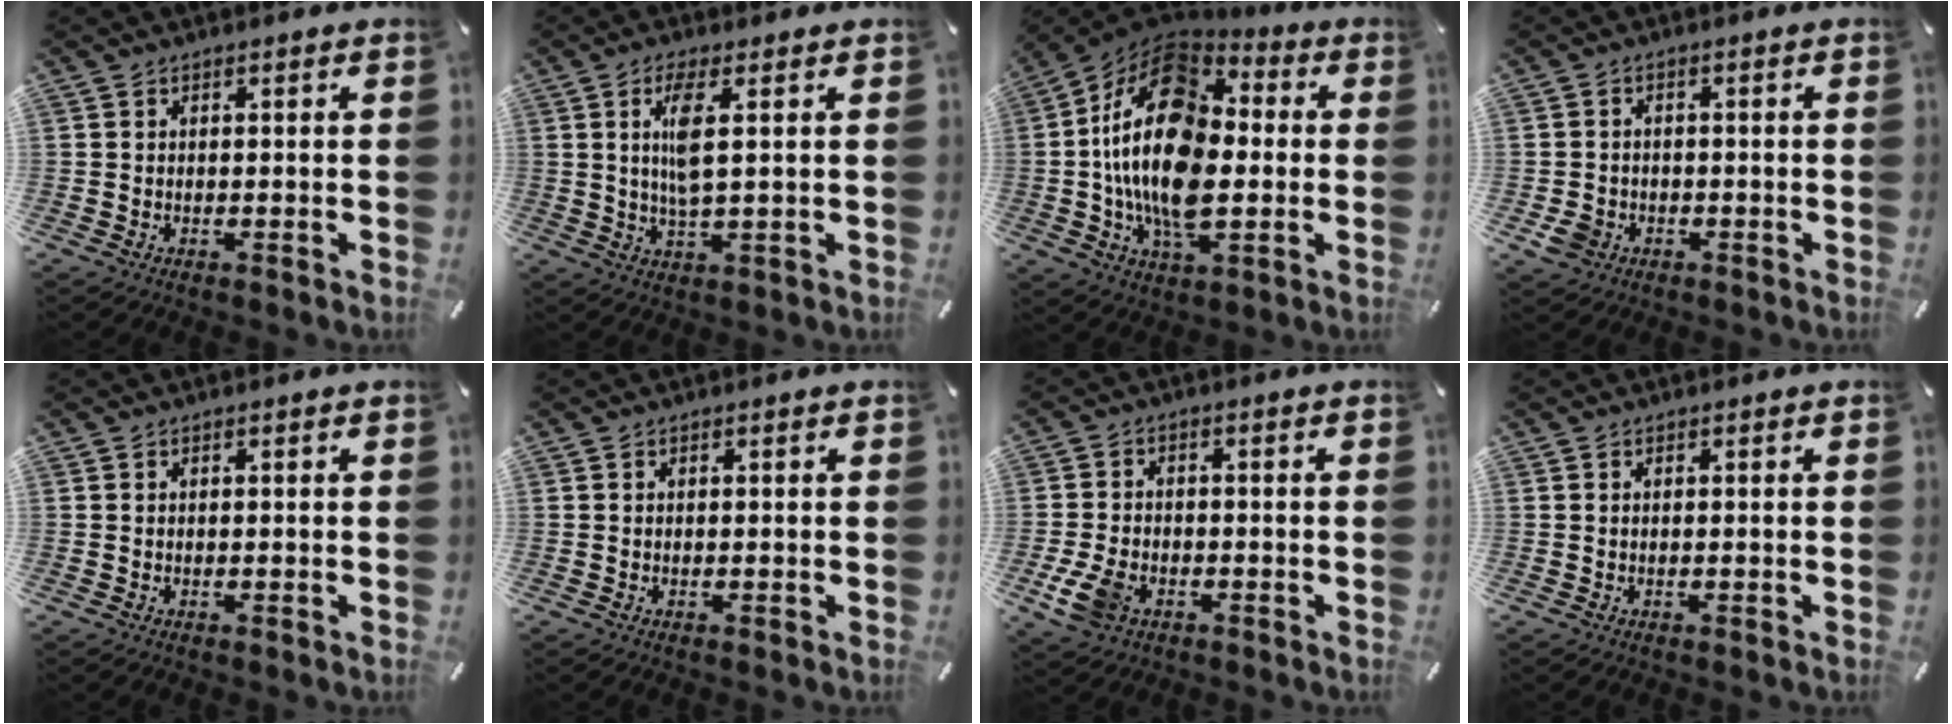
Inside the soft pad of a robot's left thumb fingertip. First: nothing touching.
{"total": 7.0, "force": [1.7, 1.8, 6.6], "torque": [-0.146, -0.004, 0.023]}
{"total": 22.7, "force": [-0.9, 13.9, 17.9], "torque": [-0.358, 0.007, -0.021]}
{"total": 4.0, "force": [-1.5, 3.4, 1.4], "torque": [-0.034, 0.002, -0.029]}
{"total": 0.0}
{"total": 0.0}
{"total": 6.9, "force": [-2.8, 4.7, 4.2], "torque": [-0.105, 0.004, -0.053]}
{"total": 0.0}